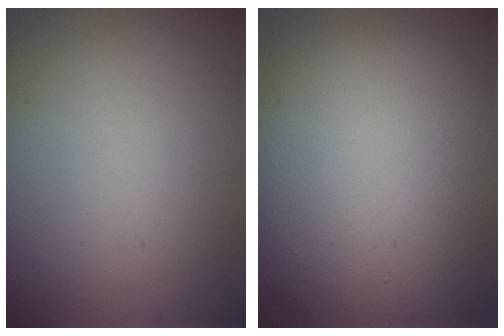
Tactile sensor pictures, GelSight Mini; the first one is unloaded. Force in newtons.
{"total": 13.8, "press": 13.8, "slide": 1.2}